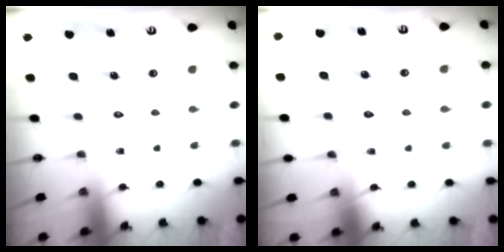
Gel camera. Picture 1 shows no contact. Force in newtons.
{"total": 2.7, "press": 2.7, "slide": 0.3}